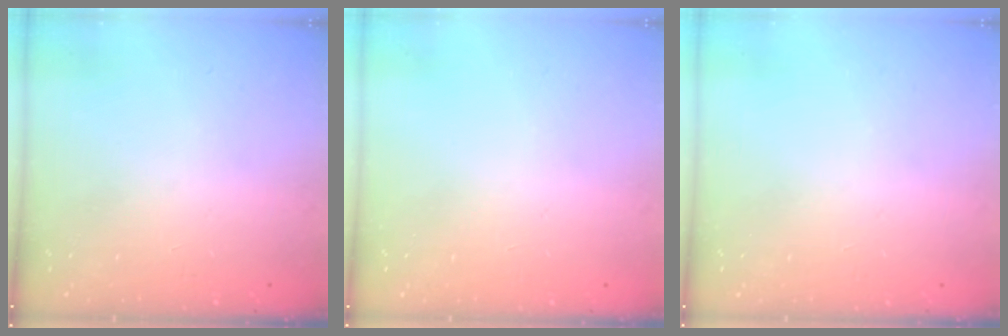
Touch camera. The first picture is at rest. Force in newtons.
{"total": 0.0}
{"total": 0.0}